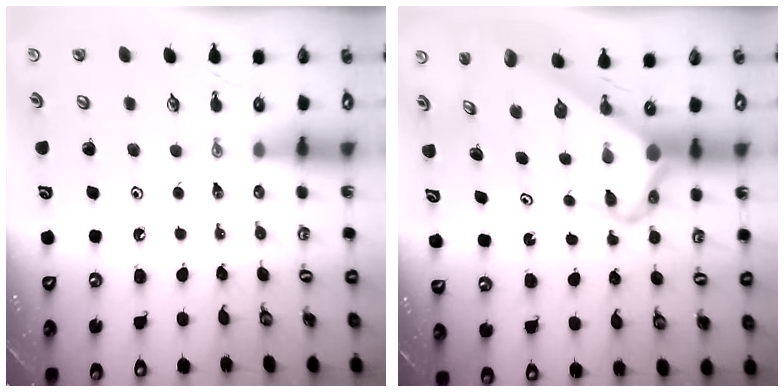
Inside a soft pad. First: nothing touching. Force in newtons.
{"total": 6.2, "press": 6.2, "slide": 0.6}